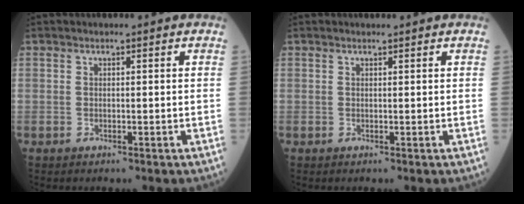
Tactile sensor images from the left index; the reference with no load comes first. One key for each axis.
{"total": 0.0}